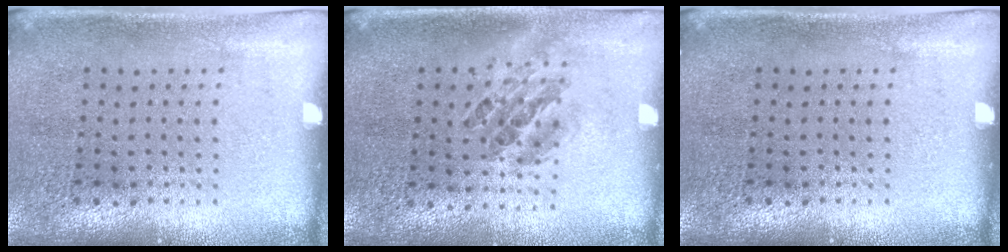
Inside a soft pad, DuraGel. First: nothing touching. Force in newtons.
{"total": 1.0, "press": 0.8, "slide": 0.5}
{"total": 0.0}